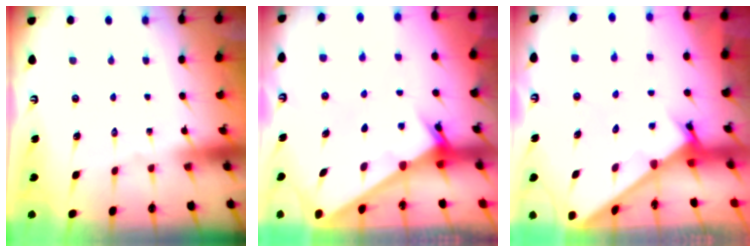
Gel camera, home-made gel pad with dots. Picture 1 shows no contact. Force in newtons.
{"total": 2.2, "press": 2.2, "slide": 0.2}
{"total": 1.6, "press": 1.6, "slide": 0.1}